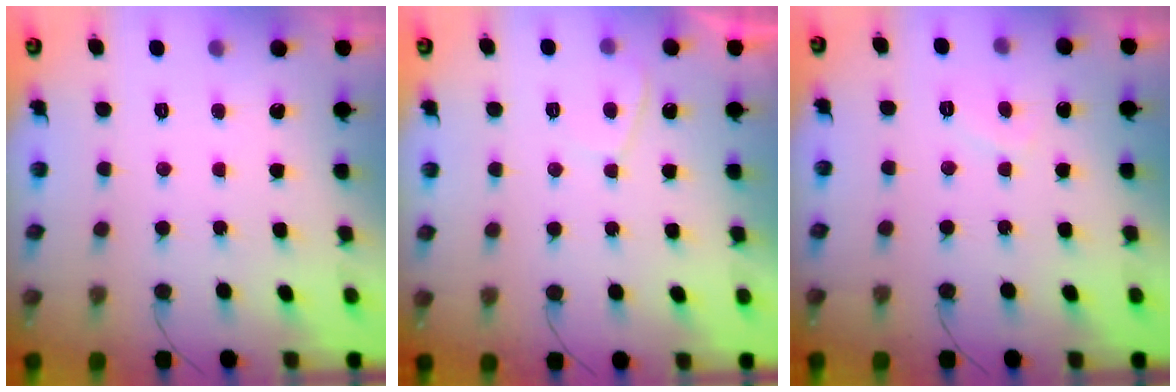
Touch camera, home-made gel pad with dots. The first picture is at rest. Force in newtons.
{"total": 2.4, "press": 2.3, "slide": 0.7}
{"total": 2.2, "press": 2.1, "slide": 0.7}